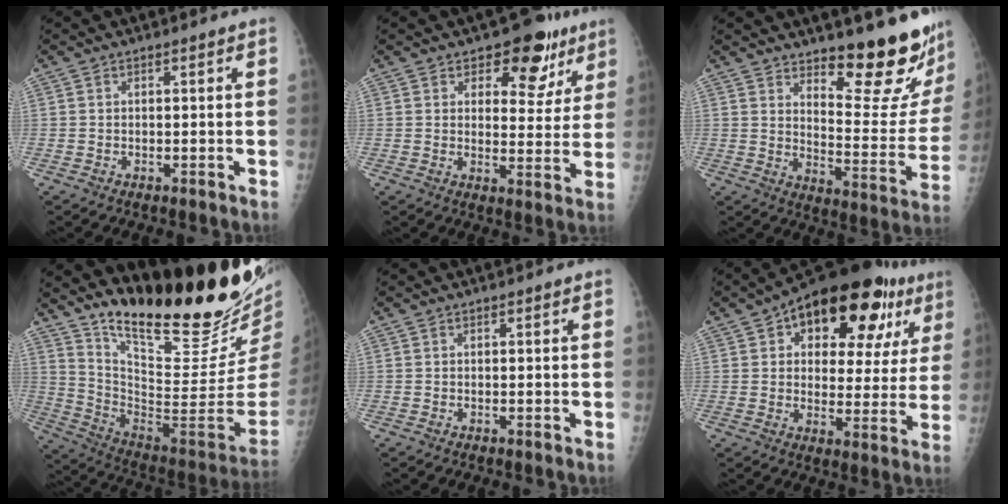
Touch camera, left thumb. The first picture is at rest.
{"total": 11.0, "force": [6.7, 6.3, 6.0], "torque": [-0.024, -0.029, 0.088]}
{"total": 17.2, "force": [14.0, 3.8, 9.3], "torque": [-0.087, -0.143, 0.192]}
{"total": 28.7, "force": [23.2, 4.7, 16.3], "torque": [-0.230, -0.171, 0.354]}
{"total": 0.0}
{"total": 23.2, "force": [11.1, 12.1, 16.4], "torque": [-0.186, 0.003, 0.155]}